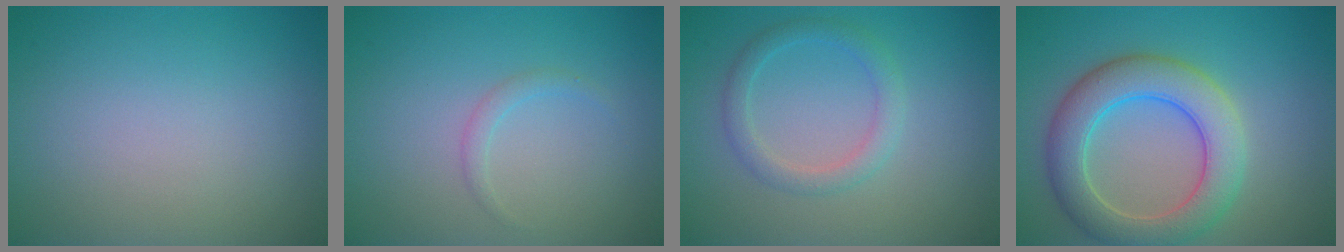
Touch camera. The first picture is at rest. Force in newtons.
{"total": 1.0, "press": 1.0, "slide": 0.0}
{"total": 2.3, "press": 2.3, "slide": 0.1}
{"total": 6.5, "press": 6.5, "slide": 0.6}